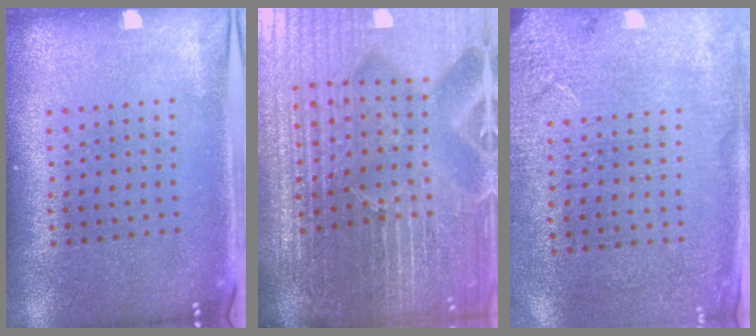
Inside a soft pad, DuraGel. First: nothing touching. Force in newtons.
{"total": 7.2, "press": 6.3, "slide": 3.4}
{"total": 2.6, "press": 2.3, "slide": 1.0}